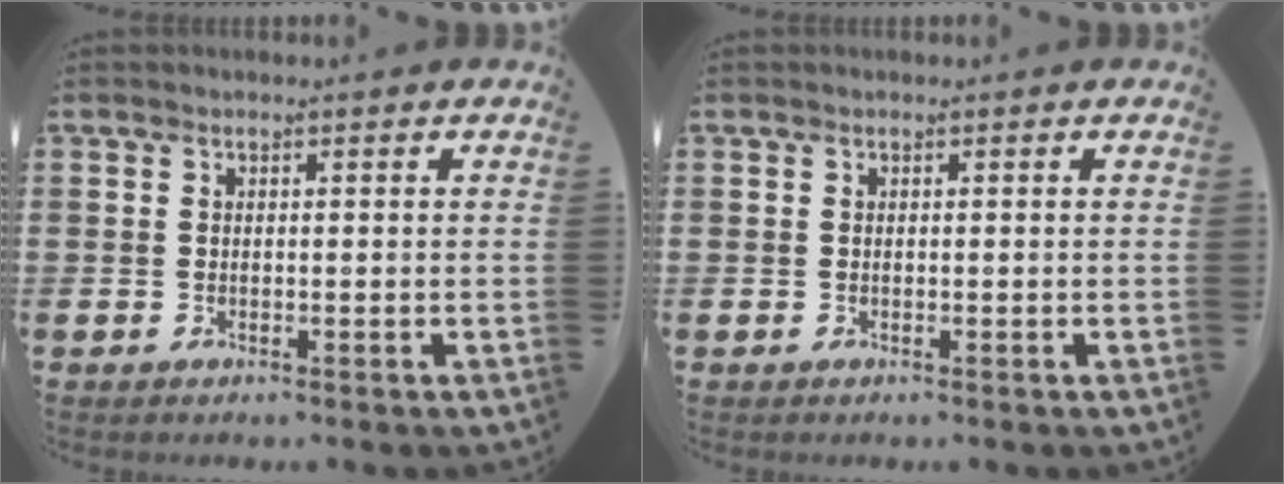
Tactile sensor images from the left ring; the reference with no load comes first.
{"total": 0.0}